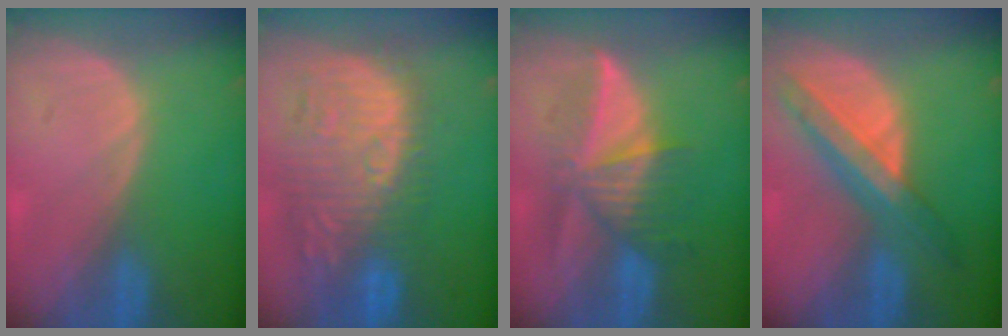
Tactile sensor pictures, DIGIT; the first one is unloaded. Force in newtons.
{"total": 12.7, "press": 11.6, "slide": 5.1}
{"total": 7.0, "press": 7.0, "slide": 0.7}
{"total": 8.5, "press": 7.3, "slide": 4.4}